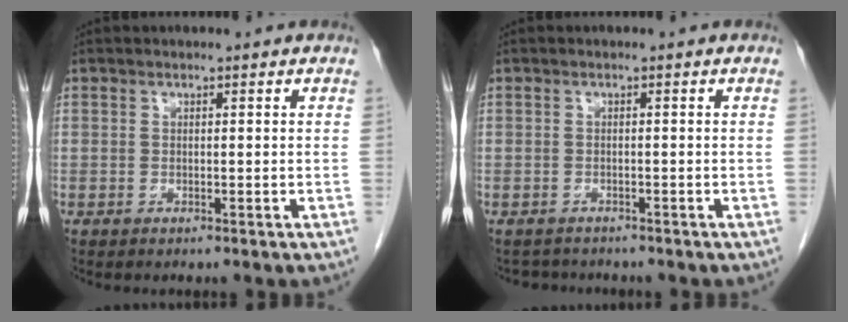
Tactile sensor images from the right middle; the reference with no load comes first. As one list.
[{"total": 2.5, "force": [-2.3, 0.9, -0.2], "torque": [0.001, -0.004, -0.034]}]